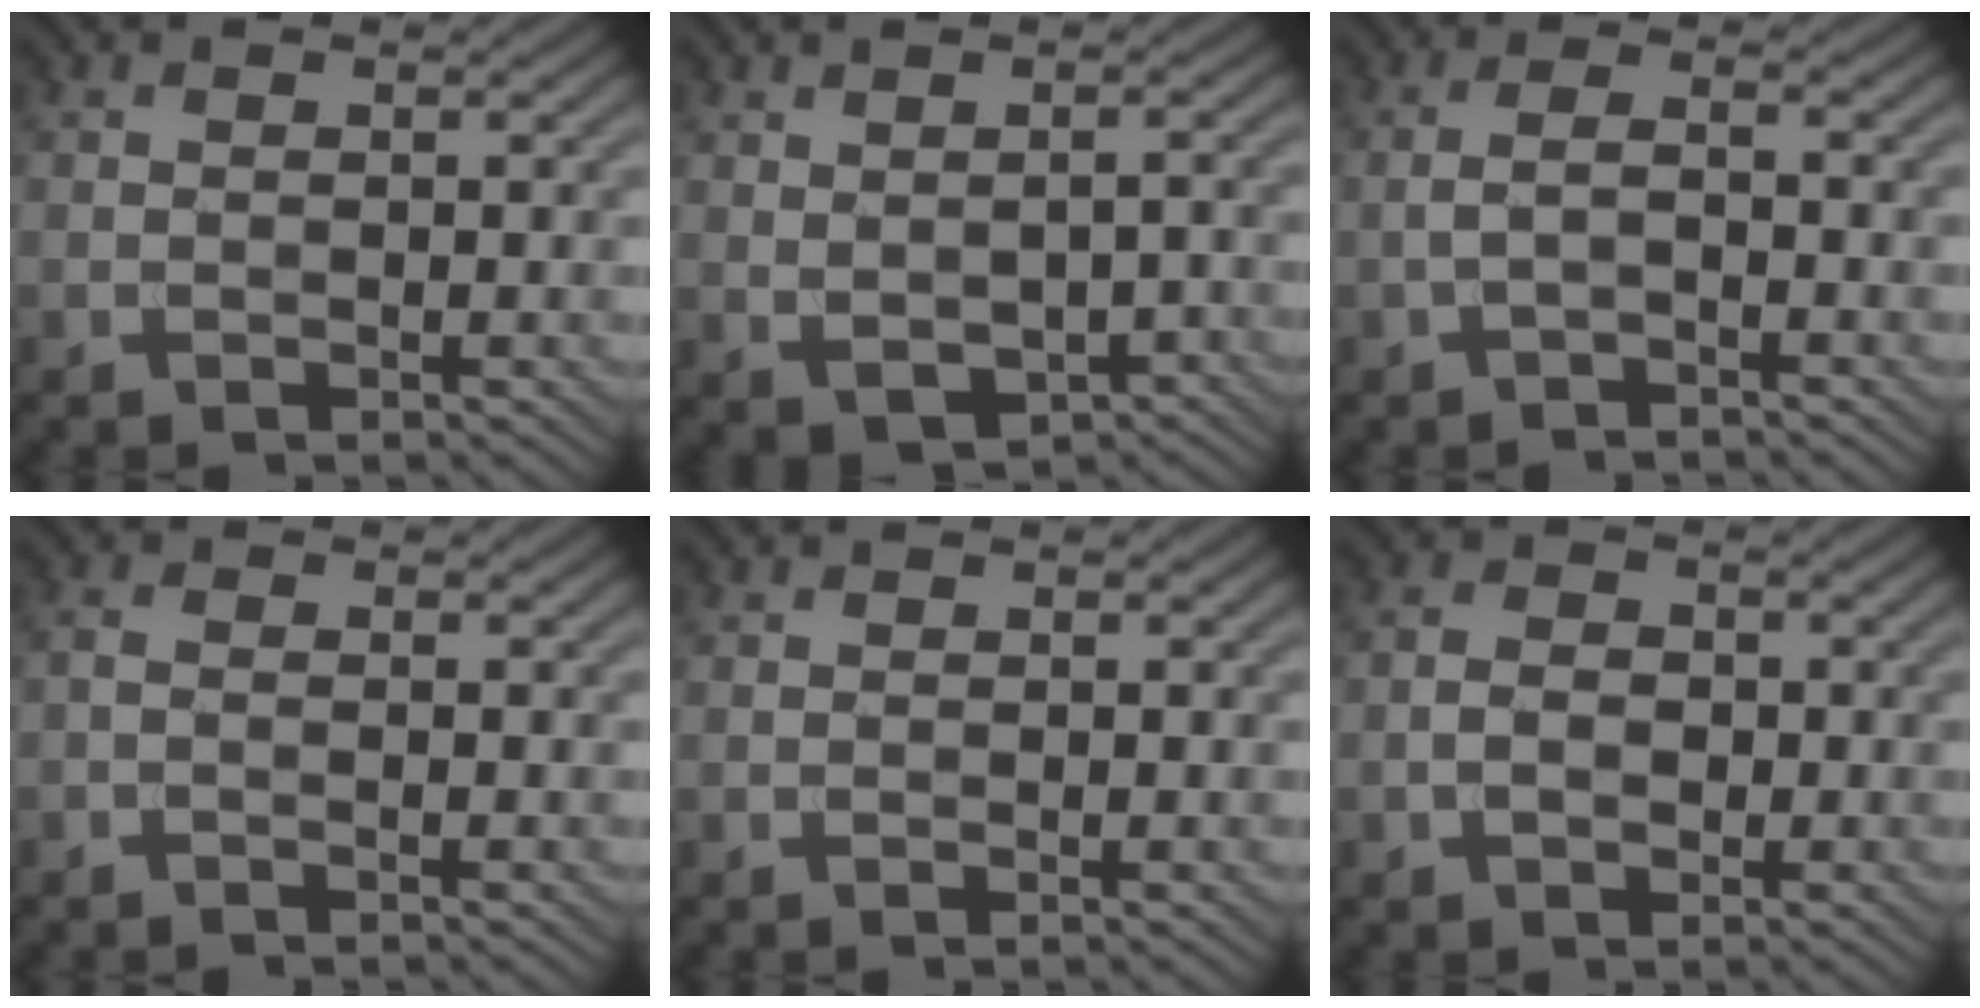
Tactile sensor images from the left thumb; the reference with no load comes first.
{"total": 5.2, "force": [-1.3, 3.2, 3.9], "torque": [-0.069, -0.016, -0.006]}
{"total": 2.1, "force": [-1.1, 0.4, 1.7], "torque": [-0.037, 0.007, -0.028]}
{"total": 1.3, "force": [-0.7, 0.4, 1.1], "torque": [-0.027, 0.001, -0.021]}
{"total": 0.0}
{"total": 2.7, "force": [-0.8, 1.8, 1.9], "torque": [-0.036, 0.002, -0.017]}